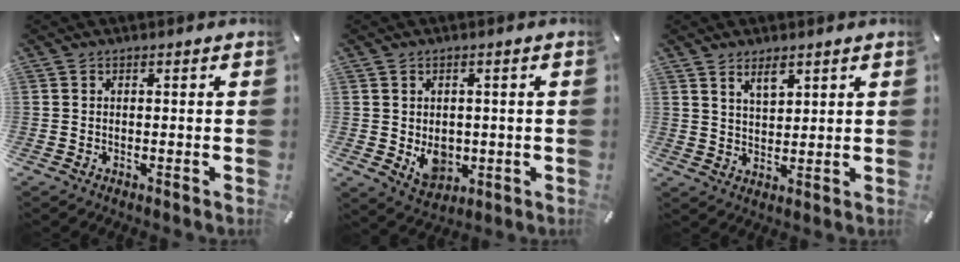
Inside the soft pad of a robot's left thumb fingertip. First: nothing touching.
{"total": 6.2, "force": [-0.5, 5.1, 3.5], "torque": [-0.045, -0.007, -0.008]}
{"total": 4.2, "force": [3.2, 1.8, 2.0], "torque": [-0.028, -0.017, 0.057]}